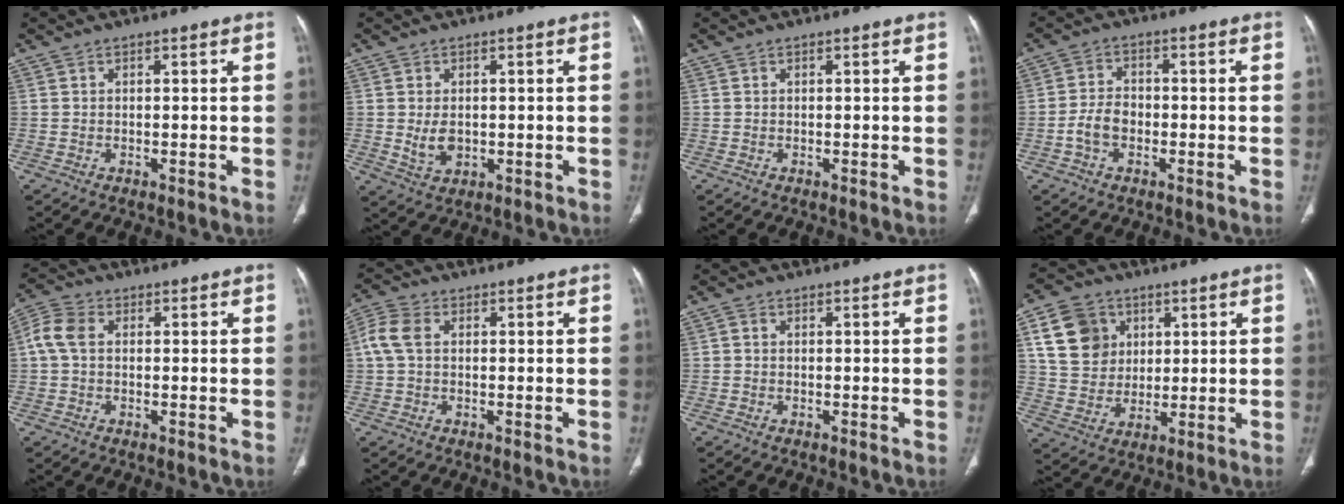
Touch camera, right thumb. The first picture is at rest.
{"total": 4.3, "force": [-0.1, 3.0, 3.1], "torque": [-0.048, -0.007, 0.007]}
{"total": 0.0}
{"total": 4.9, "force": [-1.6, 3.4, 3.2], "torque": [-0.058, 0.018, -0.033]}
{"total": 5.4, "force": [0.7, 3.8, 3.8], "torque": [-0.090, 0.017, 0.009]}
{"total": 5.4, "force": [0.9, 3.7, 3.8], "torque": [-0.099, 0.017, 0.014]}
{"total": 0.6, "force": [-0.1, 0.5, 0.4], "torque": [-0.006, 0.000, -0.007]}
{"total": 12.5, "force": [4.4, 10.4, 5.3], "torque": [-0.074, -0.005, 0.088]}